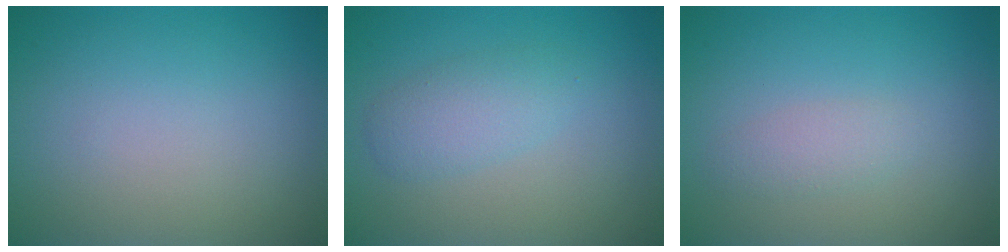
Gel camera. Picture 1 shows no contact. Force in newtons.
{"total": 2.5, "press": 2.5, "slide": 0.0}
{"total": 1.4, "press": 1.4, "slide": 0.1}